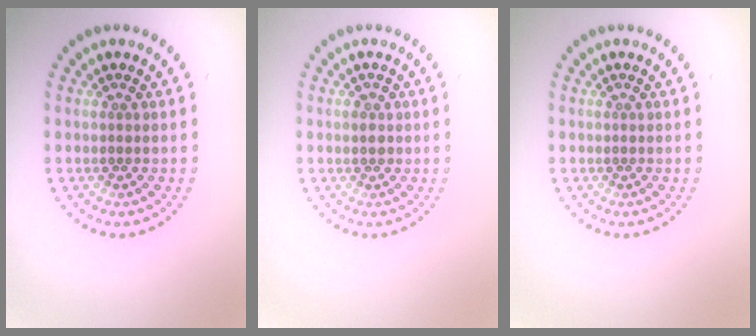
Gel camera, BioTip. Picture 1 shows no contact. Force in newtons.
{"total": 1.1, "press": 1.0, "slide": 0.2}
{"total": 0.0}